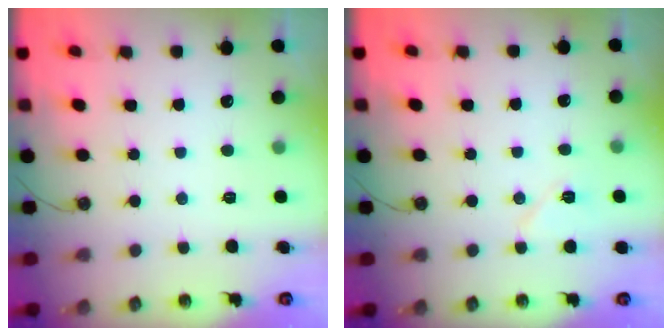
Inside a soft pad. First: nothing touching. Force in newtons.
{"total": 6.7, "press": 6.5, "slide": 1.6}